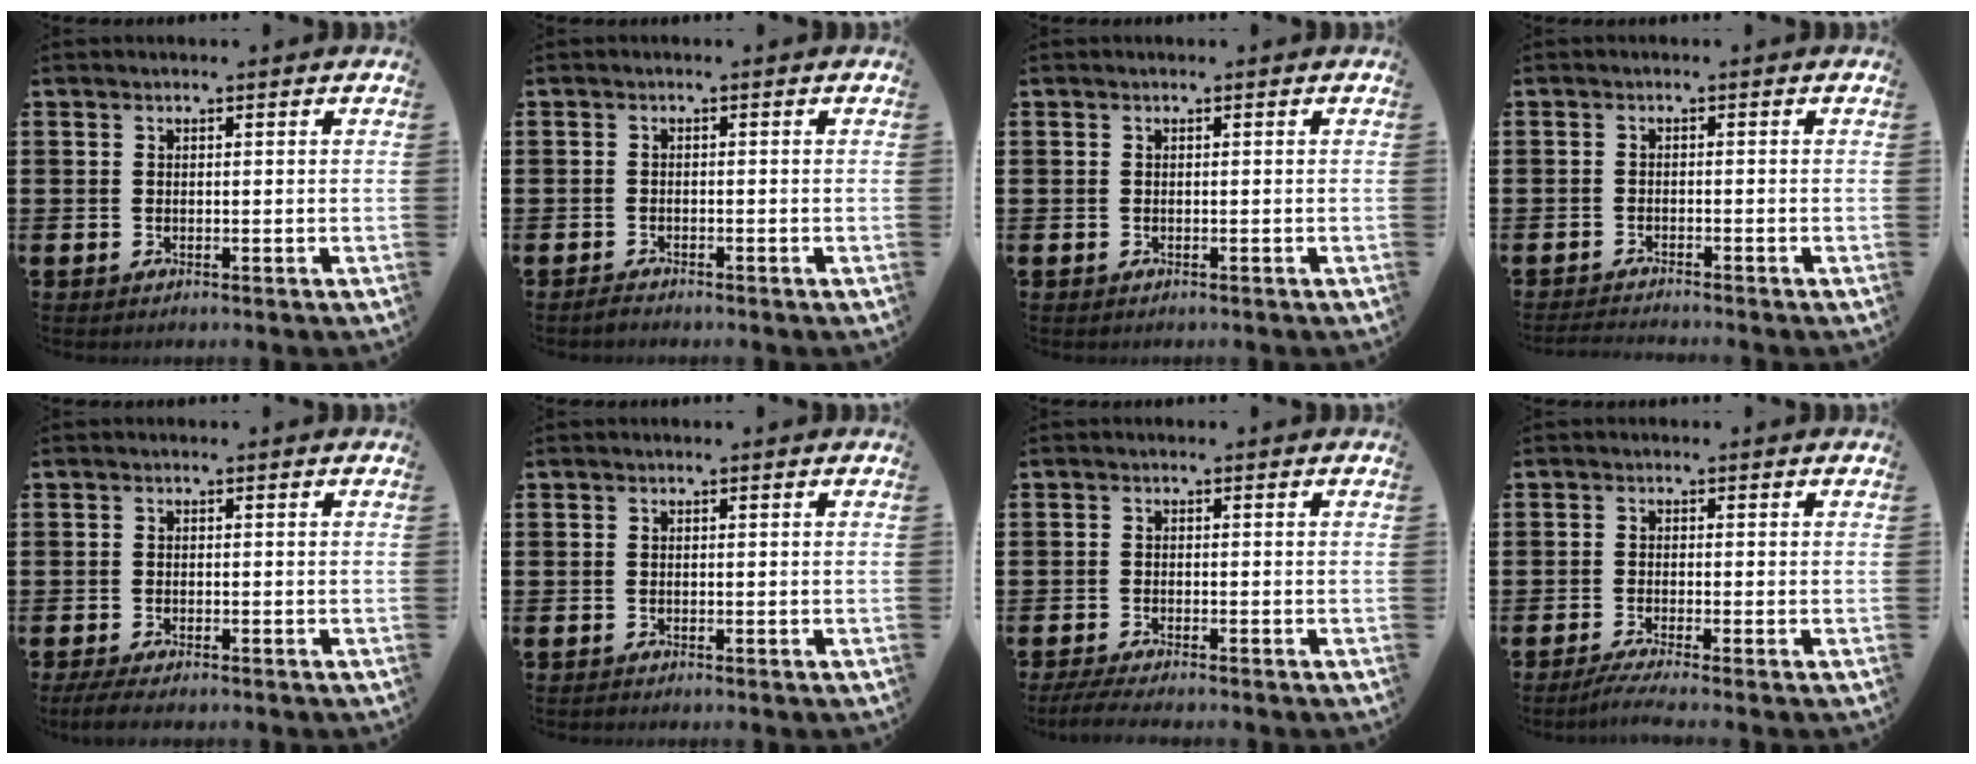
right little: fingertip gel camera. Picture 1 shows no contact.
{"total": 0.9, "force": [-0.8, 0.2, 0.3], "torque": [-0.007, -0.002, -0.017]}
{"total": 0.0}
{"total": 1.3, "force": [-1.2, -0.2, 0.2], "torque": [-0.003, -0.001, -0.024]}
{"total": 1.6, "force": [-1.2, 0.3, 1.0], "torque": [-0.026, -0.002, -0.026]}
{"total": 0.0}
{"total": 2.0, "force": [-1.6, 0.1, 1.1], "torque": [-0.018, 0.002, -0.030]}
{"total": 1.8, "force": [-1.3, -0.1, 1.3], "torque": [-0.021, 0.001, -0.024]}